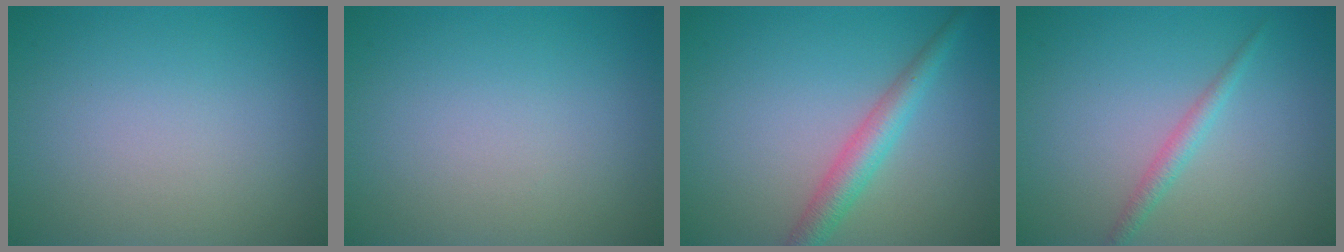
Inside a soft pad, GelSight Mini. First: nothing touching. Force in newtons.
{"total": 0.0}
{"total": 3.2, "press": 3.2, "slide": 0.1}
{"total": 1.5, "press": 1.5, "slide": 0.0}